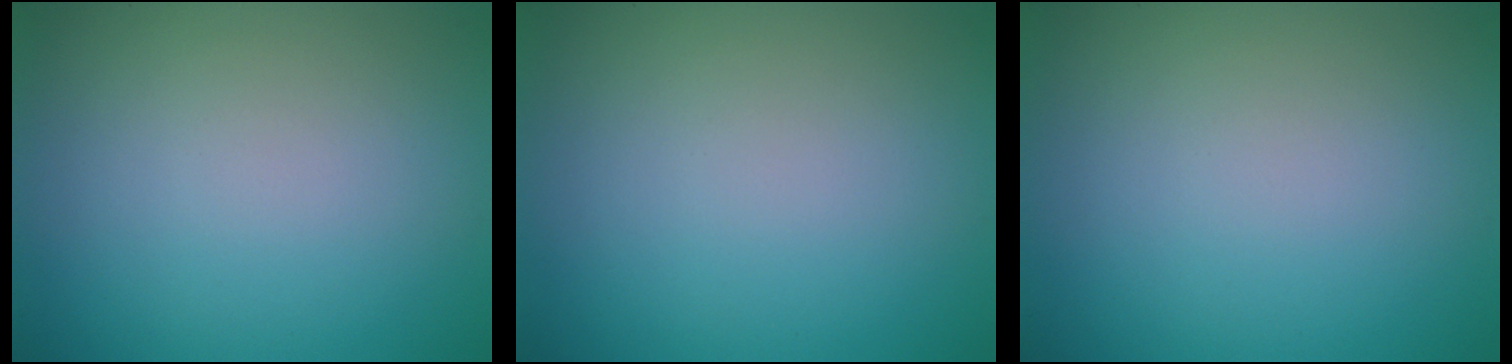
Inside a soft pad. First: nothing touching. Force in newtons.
{"total": 0.0}
{"total": 0.0}